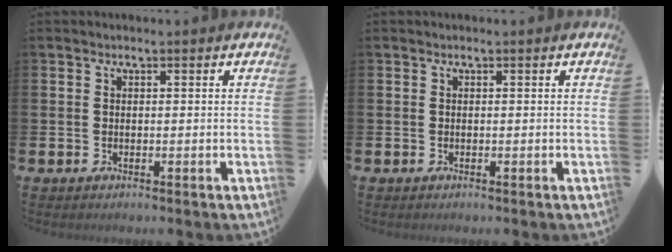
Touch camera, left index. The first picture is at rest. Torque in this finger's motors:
{"motor_torque": [0.00, 0.04, 0.02, -0.01]}